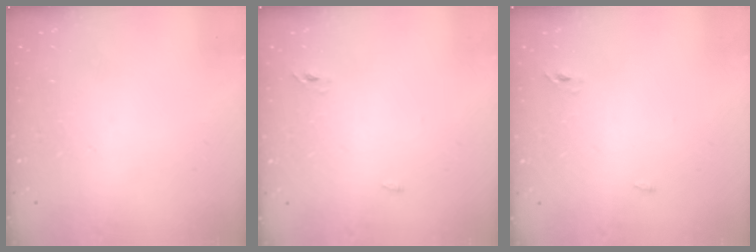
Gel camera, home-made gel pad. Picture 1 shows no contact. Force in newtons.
{"total": 2.4, "press": 2.2, "slide": 1.0}
{"total": 2.4, "press": 2.2, "slide": 1.0}